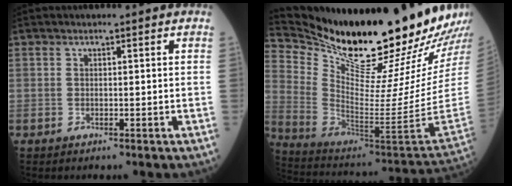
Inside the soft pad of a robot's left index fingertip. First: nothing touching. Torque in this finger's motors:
{"motor_torque": [1.02, -1.12, 0.10, 0.00]}